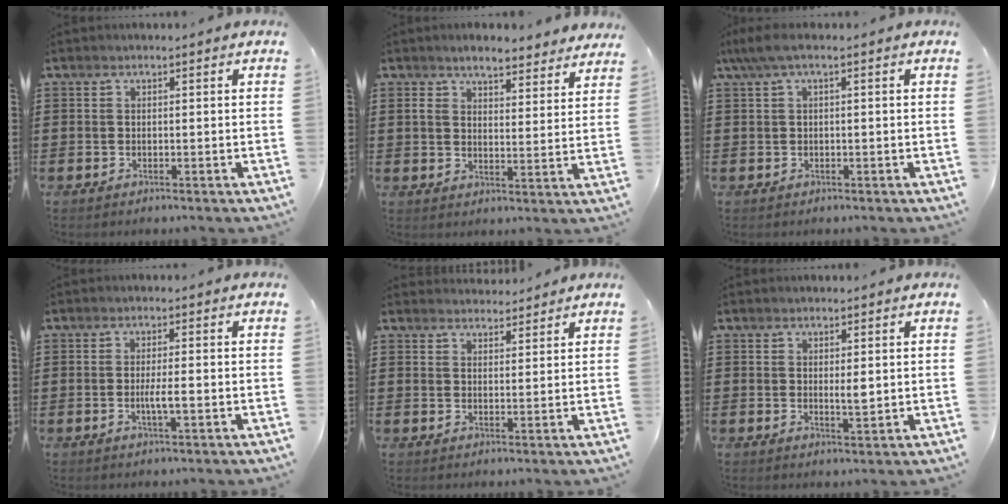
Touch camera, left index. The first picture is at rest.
{"total": 4.8, "force": [4.3, 1.0, 1.8], "torque": [-0.054, -0.011, 0.075]}
{"total": 2.6, "force": [-0.1, 0.5, 2.5], "torque": [-0.052, -0.004, -0.004]}
{"total": 2.7, "force": [-0.7, 0.2, 2.7], "torque": [-0.054, -0.005, -0.015]}
{"total": 2.6, "force": [2.5, 0.5, -0.2], "torque": [-0.003, -0.005, 0.048]}
{"total": 2.4, "force": [0.3, 0.6, 2.3], "torque": [-0.036, -0.004, 0.003]}